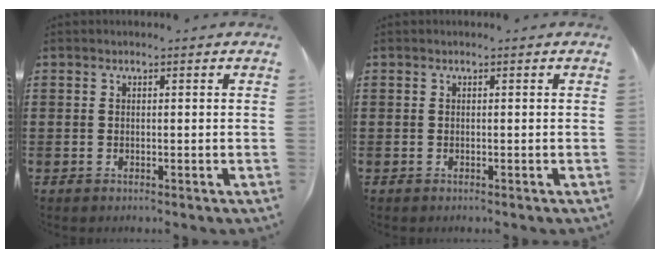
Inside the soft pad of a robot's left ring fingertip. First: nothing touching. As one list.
[{"total": 0.0}]